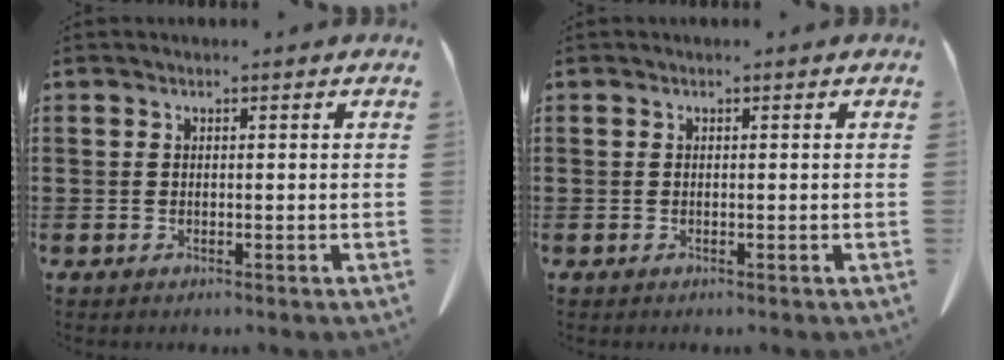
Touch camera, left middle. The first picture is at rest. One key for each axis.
{"total": 0.0}